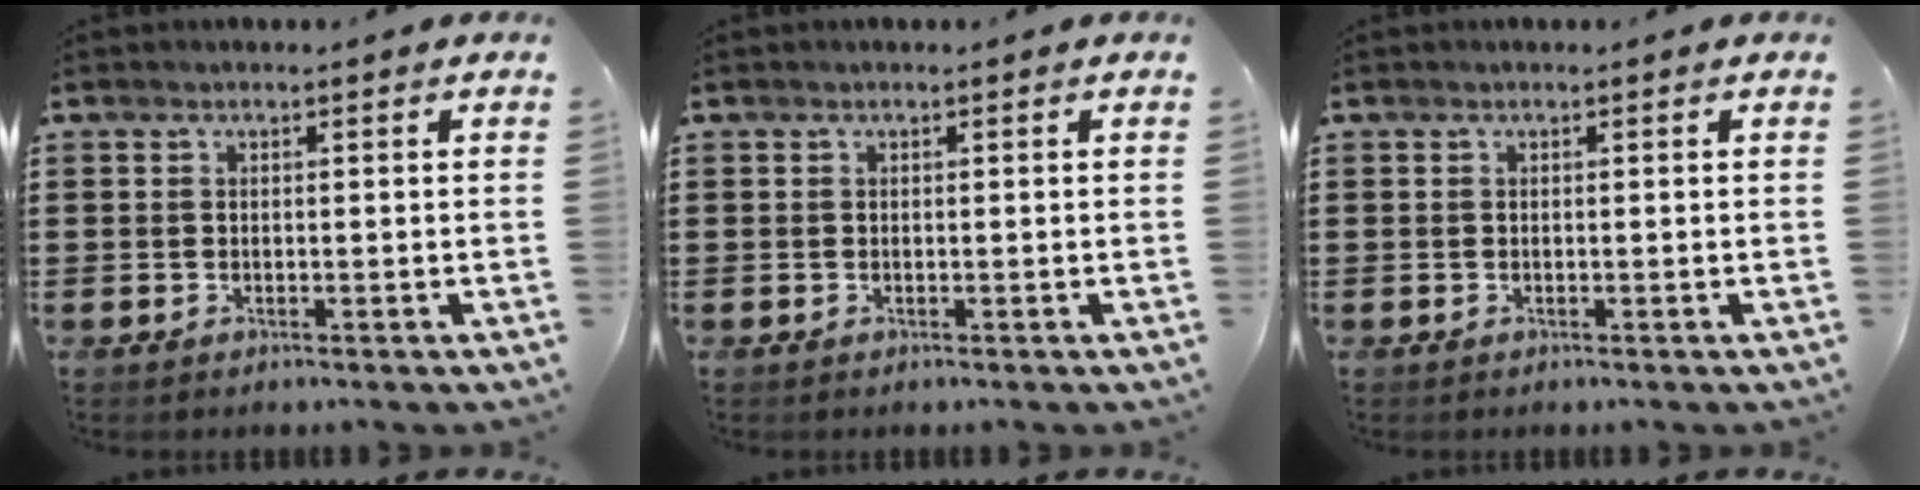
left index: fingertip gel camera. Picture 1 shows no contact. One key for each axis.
{"total": 0.0}
{"total": 0.0}